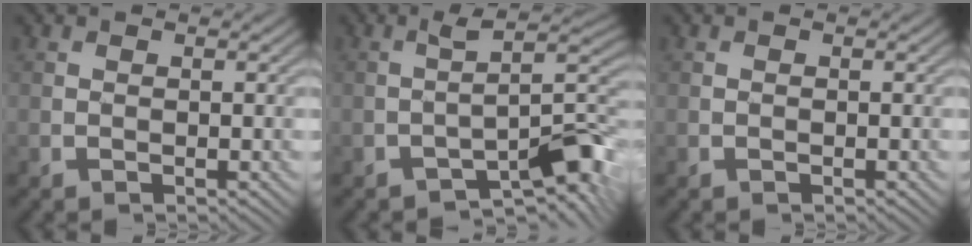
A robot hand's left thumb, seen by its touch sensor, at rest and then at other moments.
{"total": 8.4, "force": [-4.4, 2.6, 6.7], "torque": [-0.088, 0.003, -0.071]}
{"total": 0.0}